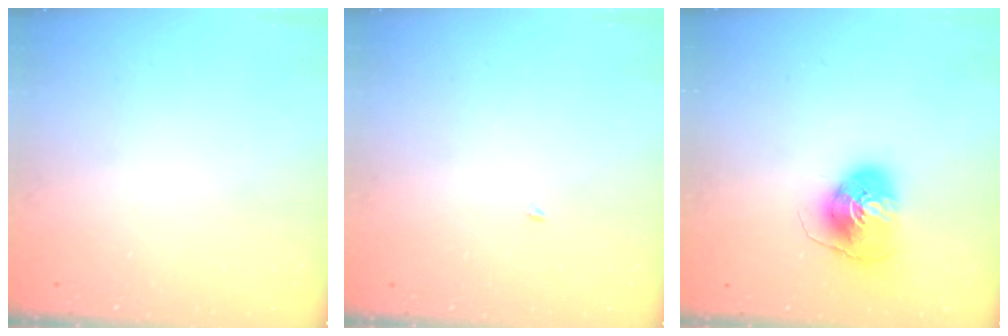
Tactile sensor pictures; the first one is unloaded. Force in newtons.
{"total": 1.9, "press": 1.9, "slide": 0.2}
{"total": 8.5, "press": 8.4, "slide": 0.7}